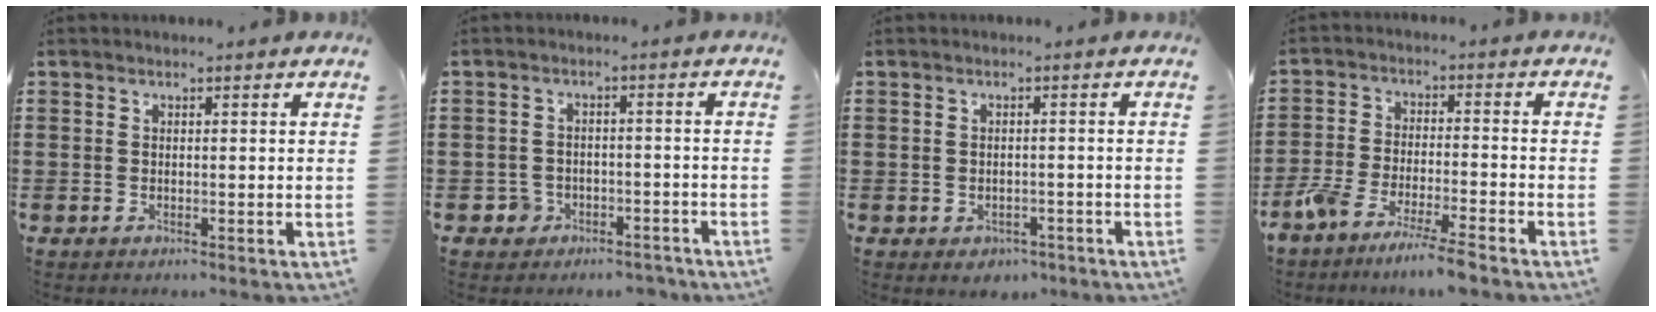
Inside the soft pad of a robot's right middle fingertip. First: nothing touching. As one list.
[{"total": 2.8, "force": [-2.4, 1.5, 0.2], "torque": [-0.012, 0.004, -0.053]}, {"total": 1.2, "force": [-1.0, 0.7, -0.1], "torque": [-0.005, -0.001, -0.023]}, {"total": 6.3, "force": [-5.8, -0.2, 2.6], "torque": [-0.062, -0.013, -0.112]}]